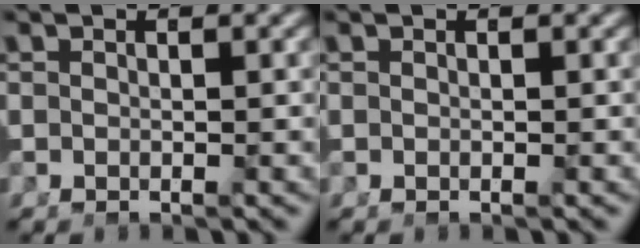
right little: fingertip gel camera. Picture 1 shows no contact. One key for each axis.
{"total": 0.0}